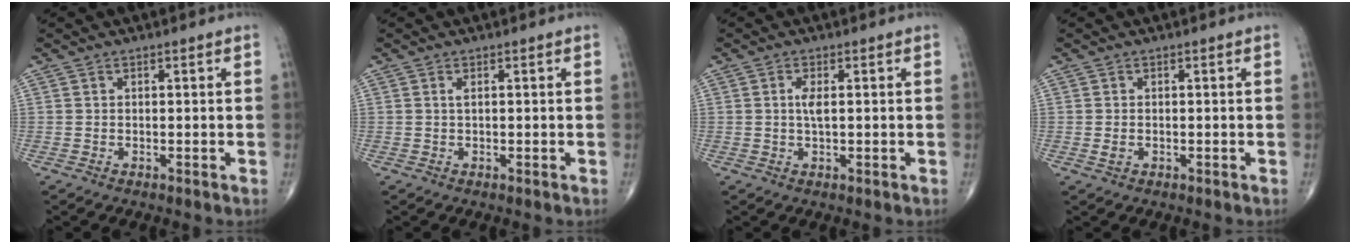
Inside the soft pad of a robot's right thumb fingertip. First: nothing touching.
{"total": 0.7, "force": [0.2, 0.1, 0.6], "torque": [-0.016, -0.002, 0.002]}
{"total": 2.5, "force": [0.3, 0.8, 2.3], "torque": [-0.048, -0.003, 0.004]}
{"total": 1.1, "force": [-0.2, 0.8, 0.8], "torque": [-0.019, 0.001, -0.001]}